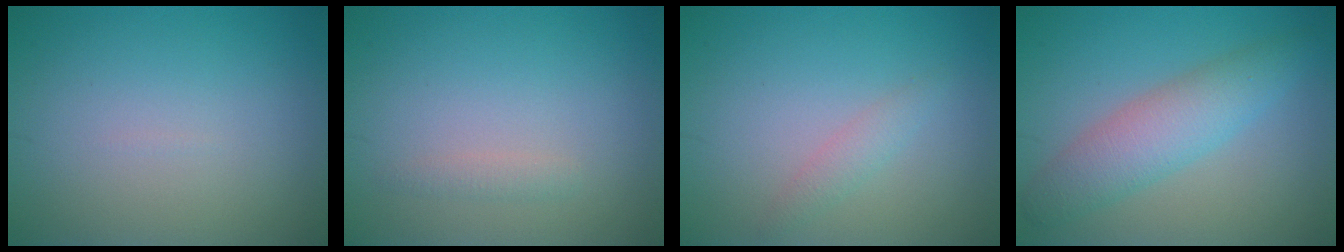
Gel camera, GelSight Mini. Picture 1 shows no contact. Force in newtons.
{"total": 0.9, "press": 0.9, "slide": 0.0}
{"total": 1.3, "press": 1.3, "slide": 0.1}
{"total": 4.7, "press": 4.7, "slide": 0.2}